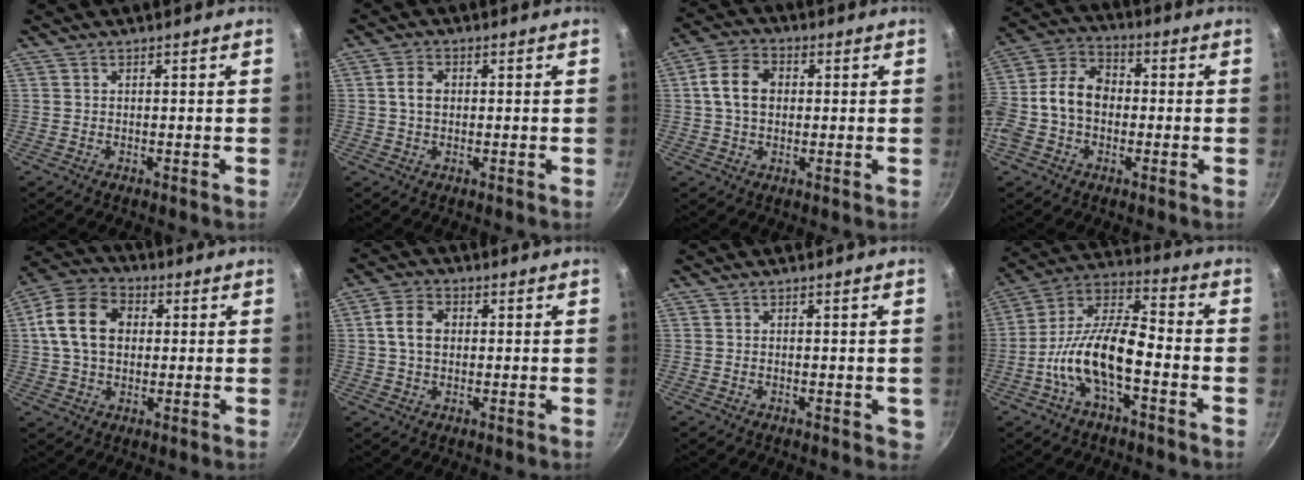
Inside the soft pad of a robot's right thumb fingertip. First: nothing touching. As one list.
[{"total": 3.5, "force": [0.3, 2.5, 2.4], "torque": [-0.039, 0.007, 0.003]}, {"total": 8.3, "force": [1.0, 6.1, 5.5], "torque": [-0.090, 0.016, 0.009]}, {"total": 14.0, "force": [-1.4, 10.2, 9.4], "torque": [-0.156, 0.044, -0.045]}, {"total": 12.9, "force": [1.9, 9.5, 8.5], "torque": [-0.135, 0.018, 0.020]}, {"total": 6.0, "force": [0.6, 4.4, 4.1], "torque": [-0.066, 0.013, 0.005]}, {"total": 1.8, "force": [-0.8, 0.9, 1.3], "torque": [-0.006, 0.009, -0.006]}, {"total": 15.1, "force": [-4.9, 6.4, 12.8], "torque": [-0.229, 0.046, -0.109]}]